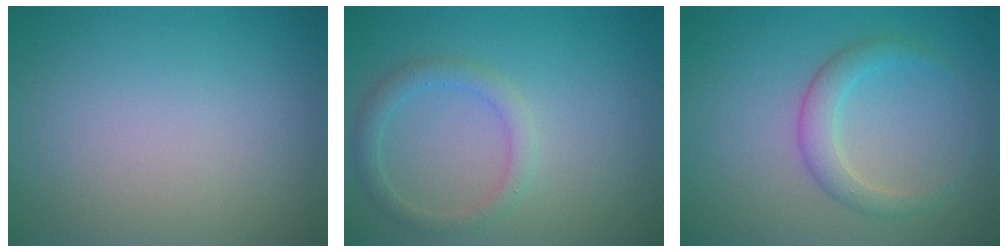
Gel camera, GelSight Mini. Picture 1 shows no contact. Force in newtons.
{"total": 2.1, "press": 2.1, "slide": 0.1}
{"total": 2.6, "press": 2.6, "slide": 0.1}